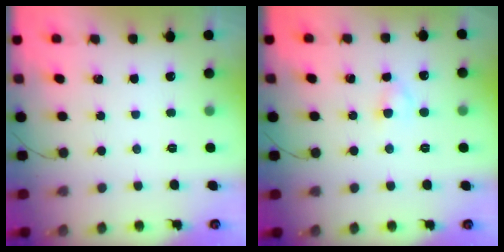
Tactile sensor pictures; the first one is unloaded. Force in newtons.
{"total": 2.7, "press": 2.5, "slide": 1.2}